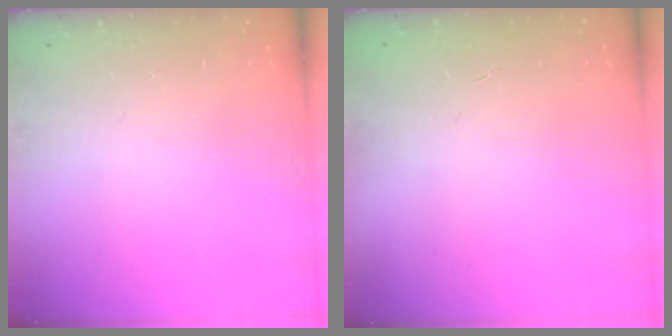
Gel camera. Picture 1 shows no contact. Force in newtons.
{"total": 0.0}